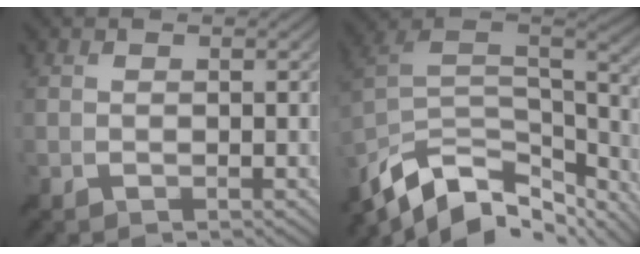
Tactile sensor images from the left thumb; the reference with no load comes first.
{"total": 14.4, "force": [-9.5, 6.7, 8.5], "torque": [-0.221, -0.013, -0.151]}